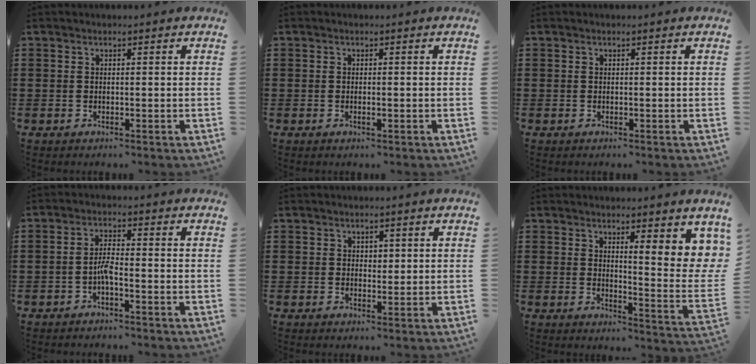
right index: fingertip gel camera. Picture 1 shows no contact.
{"total": 0.6, "force": [-0.2, 0.1, 0.5], "torque": [-0.010, -0.004, -0.002]}
{"total": 0.0}
{"total": 2.7, "force": [-1.2, 0.4, 2.4], "torque": [-0.054, 0.000, -0.026]}
{"total": 1.3, "force": [0.7, 1.0, 0.5], "torque": [-0.003, 0.003, 0.010]}
{"total": 5.4, "force": [3.6, 0.8, 3.9], "torque": [-0.065, -0.032, 0.055]}